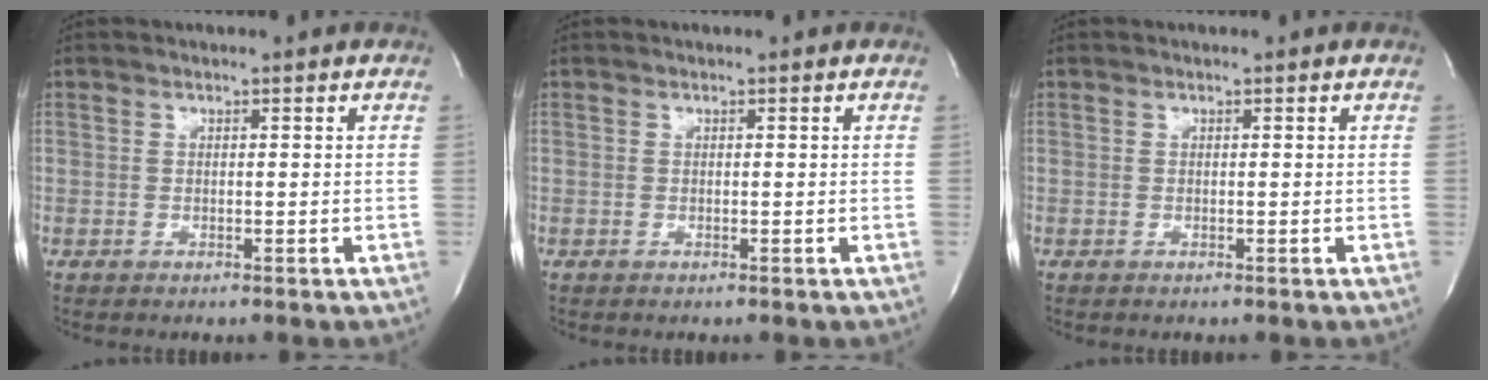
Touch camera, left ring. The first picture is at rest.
{"total": 0.0}
{"total": 0.0}